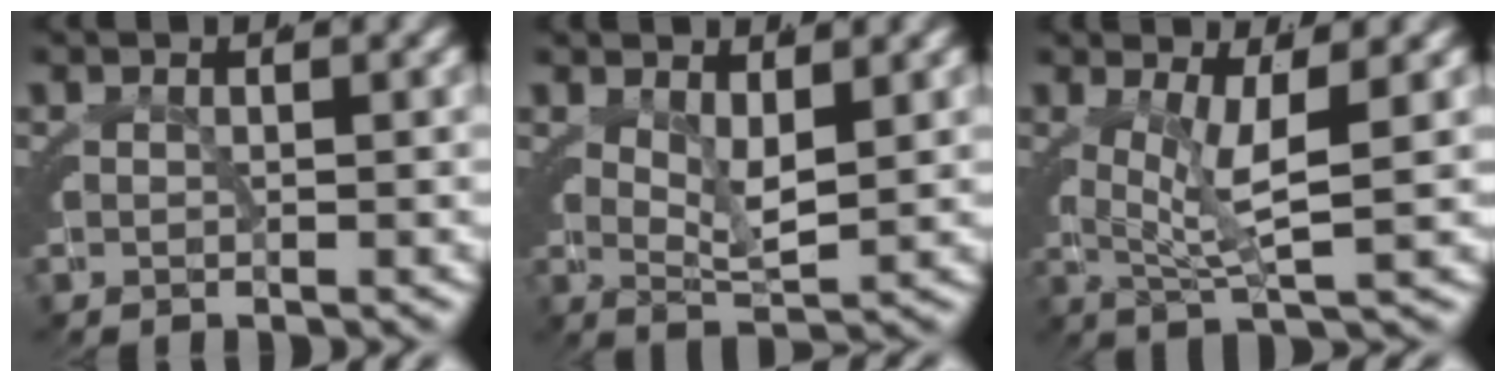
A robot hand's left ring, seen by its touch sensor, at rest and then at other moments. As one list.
[{"total": 3.4, "force": [1.8, 0.2, 2.9], "torque": [-0.044, -0.015, 0.041]}, {"total": 4.7, "force": [1.2, 0.4, 4.5], "torque": [-0.072, -0.008, 0.027]}]